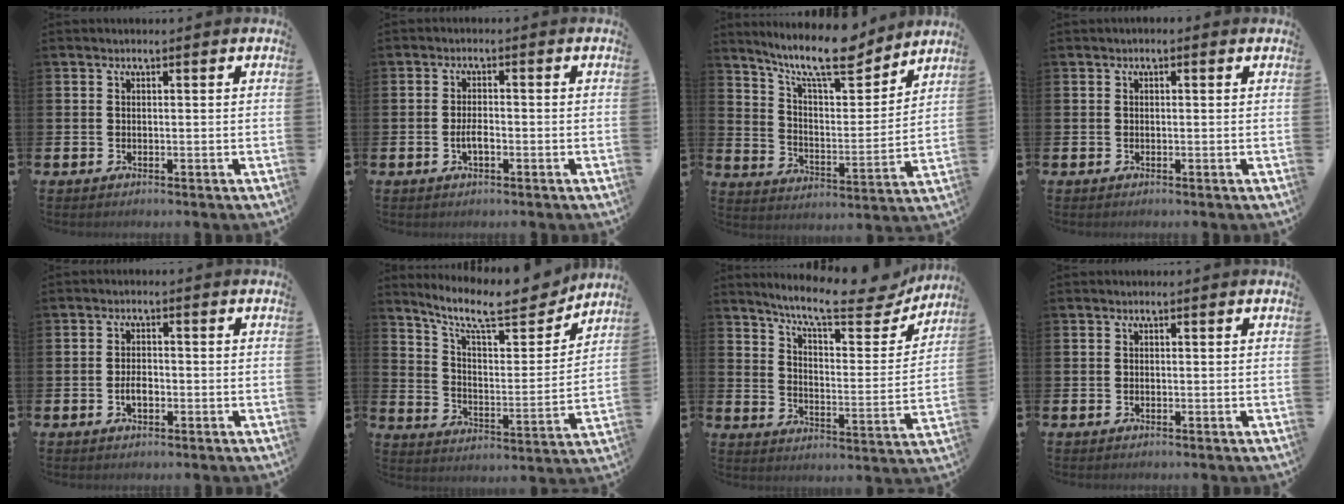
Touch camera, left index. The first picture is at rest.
{"total": 2.5, "force": [-0.8, 2.0, 1.3], "torque": [-0.019, 0.001, -0.021]}
{"total": 12.6, "force": [10.6, 3.1, 6.0], "torque": [-0.126, -0.065, 0.184]}
{"total": 0.0}
{"total": 2.3, "force": [-0.6, 1.3, 1.9], "torque": [-0.027, 0.001, -0.014]}
{"total": 10.7, "force": [9.4, 2.6, 4.4], "torque": [-0.107, -0.069, 0.161]}
{"total": 10.6, "force": [9.3, 2.0, 4.7], "torque": [-0.109, -0.058, 0.154]}
{"total": 0.0}